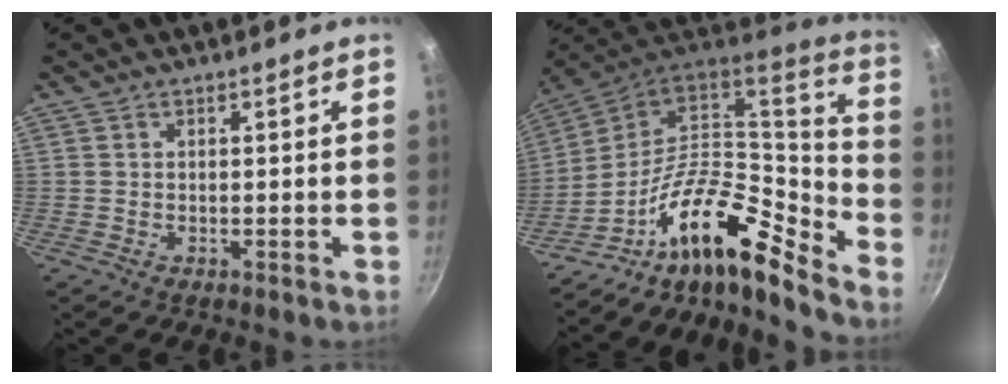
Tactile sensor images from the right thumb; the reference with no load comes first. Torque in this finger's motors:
{"motor_torque": [2.07, -0.58, 1.58, -1.16, 0.14]}